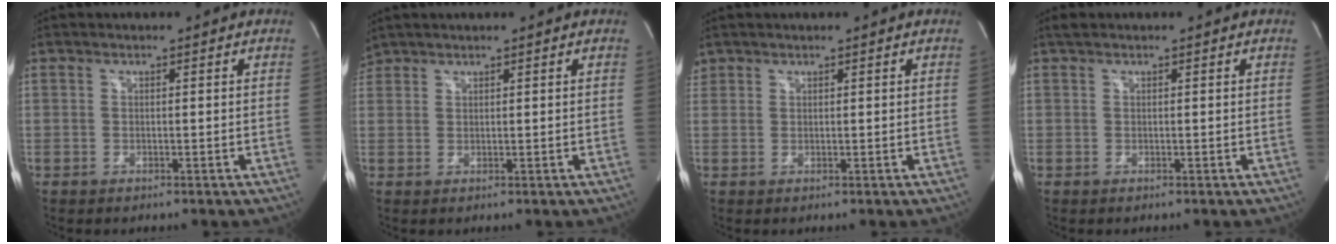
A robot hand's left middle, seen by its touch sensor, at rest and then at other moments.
{"total": 2.1, "force": [2.0, 0.5, 0.0], "torque": [-0.007, 0.019, 0.043]}
{"total": 1.4, "force": [1.1, 0.8, 0.0], "torque": [0.001, 0.014, 0.020]}
{"total": 0.8, "force": [0.7, 0.4, 0.3], "torque": [-0.009, 0.011, 0.013]}